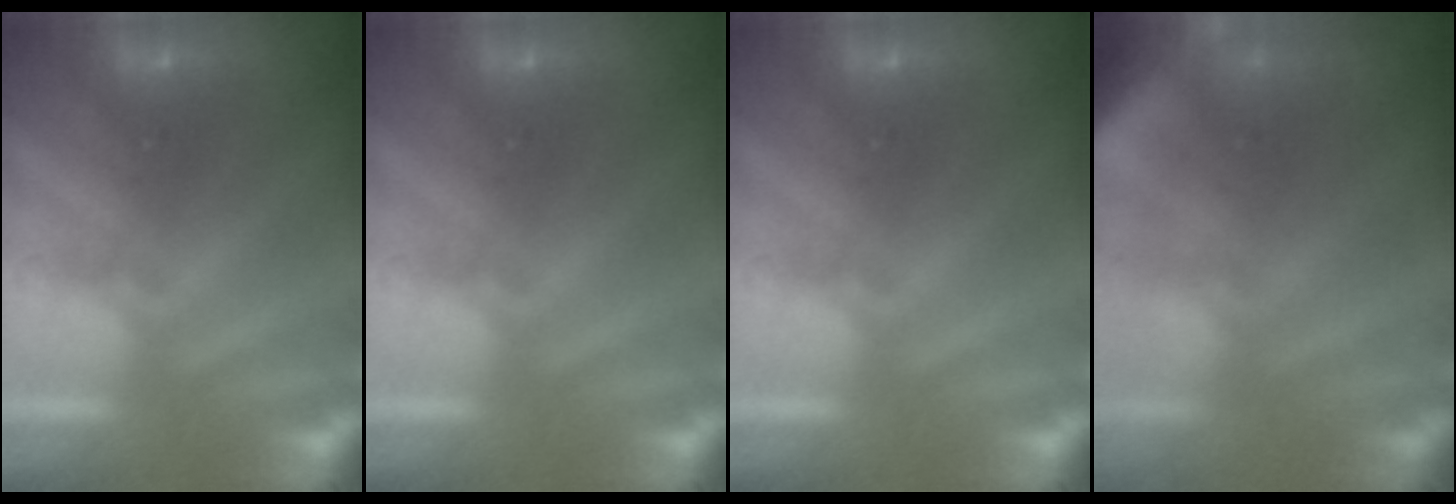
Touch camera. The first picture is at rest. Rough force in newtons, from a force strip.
{"total": 0.0}
{"total": 0.0}
{"total": 3.8}